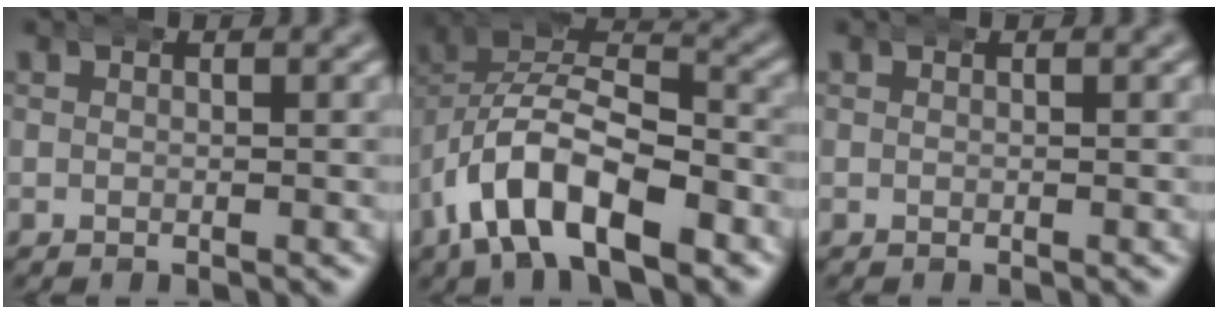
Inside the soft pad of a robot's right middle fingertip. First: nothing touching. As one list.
[{"total": 11.4, "force": [-3.0, 8.5, 6.9], "torque": [-0.135, -0.015, -0.061]}, {"total": 0.0}]